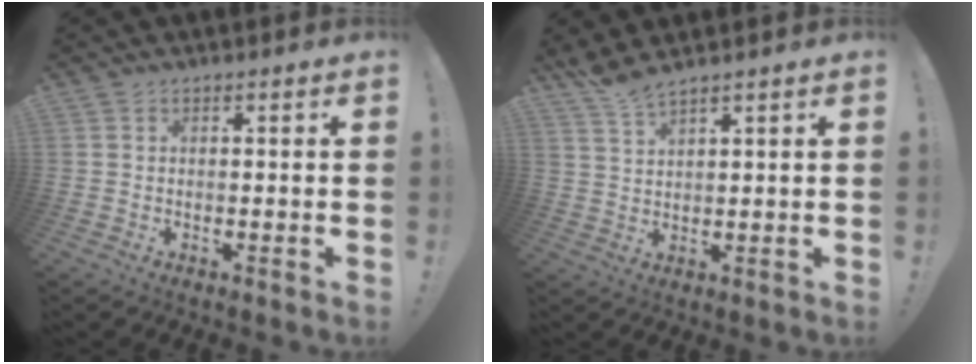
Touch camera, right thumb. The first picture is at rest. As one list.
[{"total": 4.7, "force": [4.2, 0.1, 2.1], "torque": [-0.042, -0.027, 0.075]}]